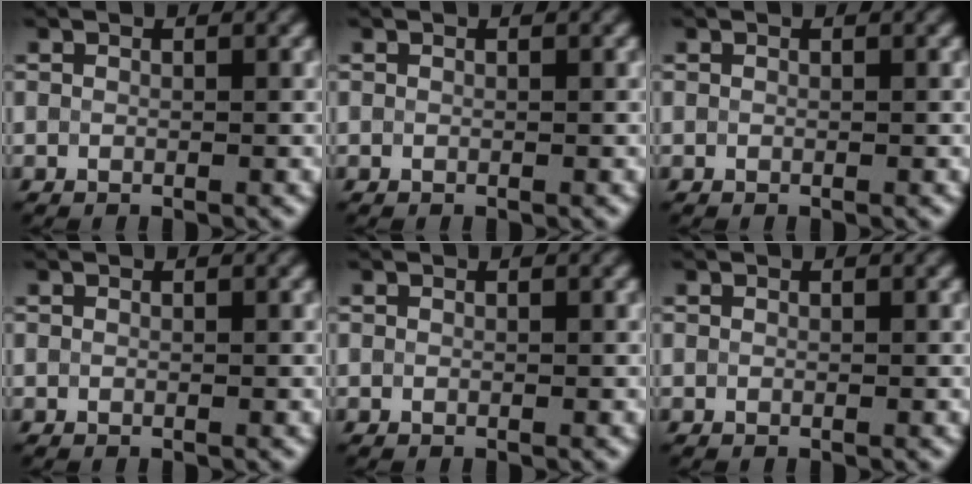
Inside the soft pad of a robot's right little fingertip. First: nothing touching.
{"total": 0.0}
{"total": 0.0}
{"total": 0.0}
{"total": 0.0}
{"total": 0.0}